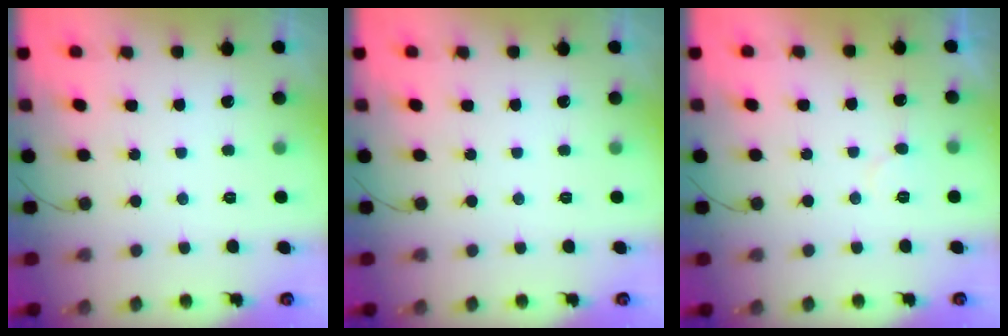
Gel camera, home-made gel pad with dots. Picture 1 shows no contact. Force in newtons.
{"total": 0.0}
{"total": 4.4, "press": 4.4, "slide": 0.4}